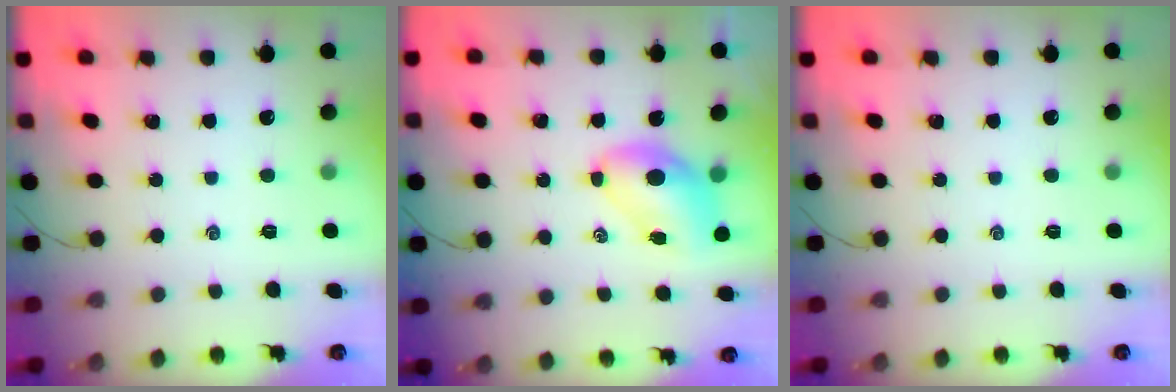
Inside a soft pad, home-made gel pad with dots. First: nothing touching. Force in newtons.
{"total": 7.2, "press": 7.1, "slide": 1.3}
{"total": 0.0}